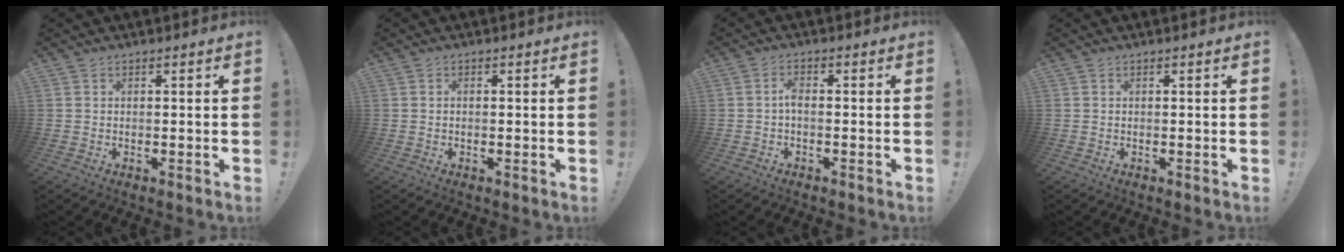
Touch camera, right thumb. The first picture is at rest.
{"total": 0.0}
{"total": 2.7, "force": [-0.7, 0.9, 2.4], "torque": [-0.050, 0.002, -0.015]}
{"total": 0.0}